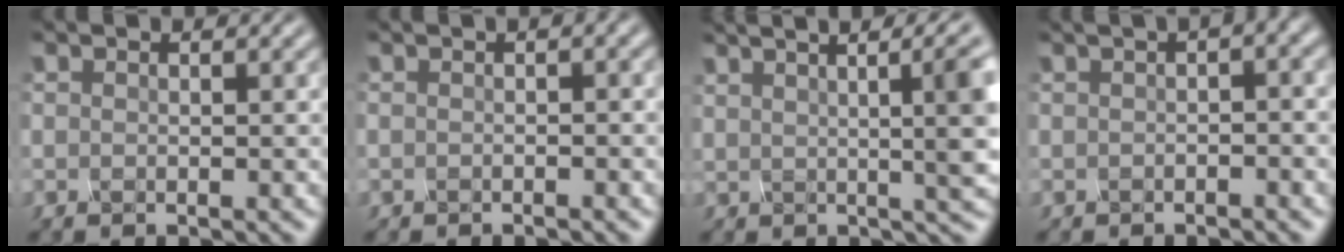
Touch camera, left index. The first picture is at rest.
{"total": 3.2, "force": [-0.4, 1.4, 2.9], "torque": [-0.022, 0.005, -0.016]}
{"total": 11.1, "force": [2.9, 3.2, 10.2], "torque": [-0.086, 0.052, 0.047]}
{"total": 5.9, "force": [-0.2, 2.2, 5.4], "torque": [-0.048, 0.017, -0.006]}